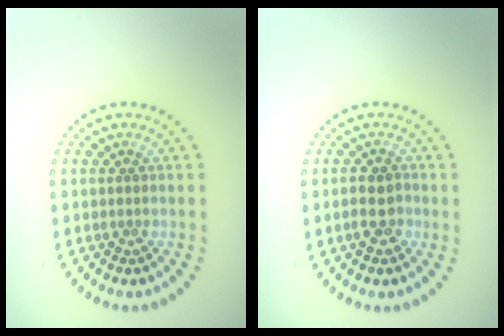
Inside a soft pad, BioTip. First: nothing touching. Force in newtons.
{"total": 2.3, "press": 2.2, "slide": 0.7}